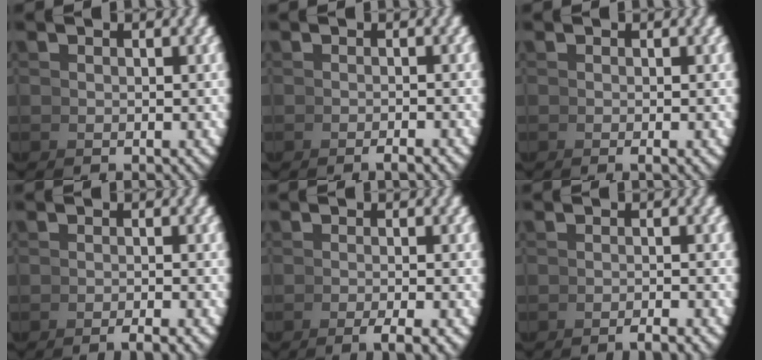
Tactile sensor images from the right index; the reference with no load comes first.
{"total": 1.5, "force": [-1.4, -0.2, 0.5], "torque": [0.001, 0.010, -0.029]}
{"total": 1.0, "force": [-0.6, 0.2, 0.8], "torque": [-0.015, -0.002, -0.009]}
{"total": 2.0, "force": [-1.8, -0.2, 0.8], "torque": [-0.001, 0.013, -0.037]}
{"total": 3.1, "force": [-2.4, 0.0, 2.0], "torque": [-0.017, 0.010, -0.043]}
{"total": 1.8, "force": [-1.7, -0.3, 0.6], "torque": [0.002, 0.013, -0.036]}